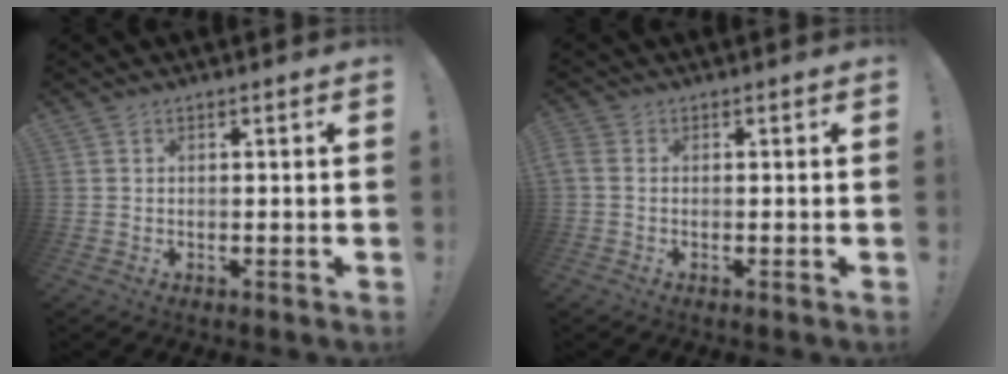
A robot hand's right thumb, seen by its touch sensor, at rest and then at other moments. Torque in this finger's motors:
{"motor_torque": [-0.20, 0.13, -0.03, 0.05, -0.02]}